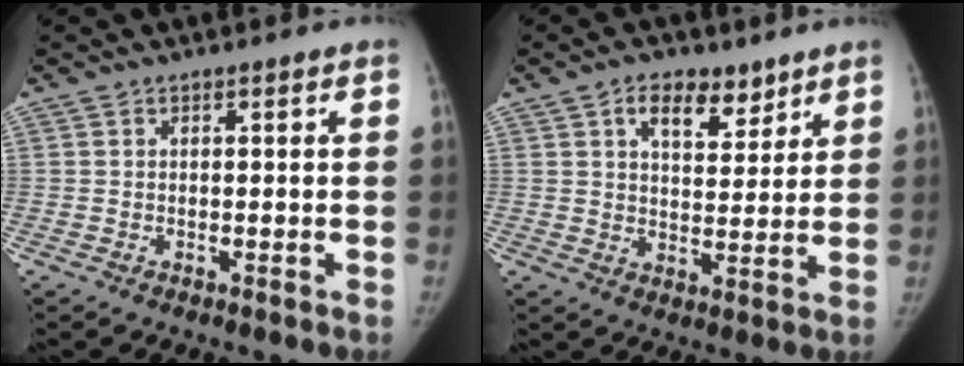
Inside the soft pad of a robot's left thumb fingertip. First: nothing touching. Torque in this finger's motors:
{"motor_torque": [0.56, -0.17, 0.74, -0.92, 0.11]}